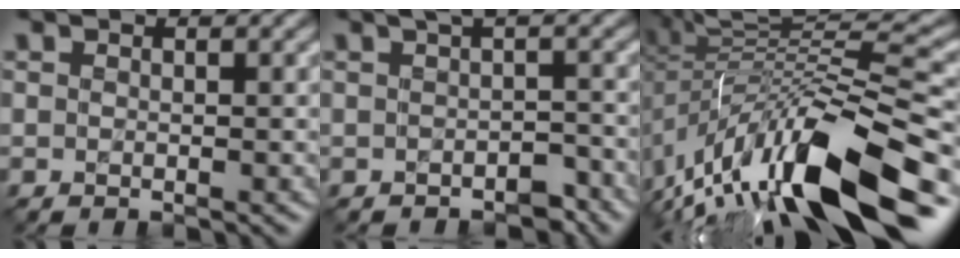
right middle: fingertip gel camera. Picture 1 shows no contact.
{"total": 2.2, "force": [-0.8, 0.7, 1.9], "torque": [-0.017, 0.000, -0.010]}
{"total": 14.5, "force": [-4.6, 4.2, 13.0], "torque": [-0.234, 0.021, -0.076]}